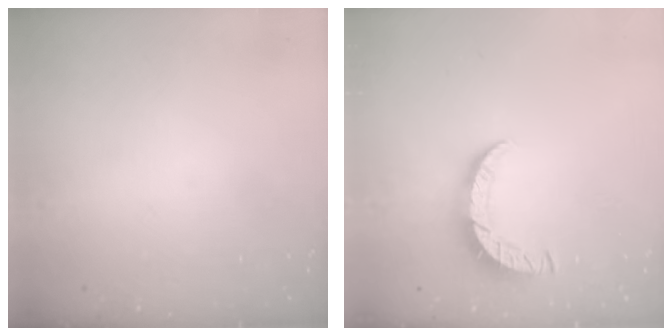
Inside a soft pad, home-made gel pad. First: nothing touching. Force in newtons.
{"total": 7.5, "press": 7.4, "slide": 0.4}